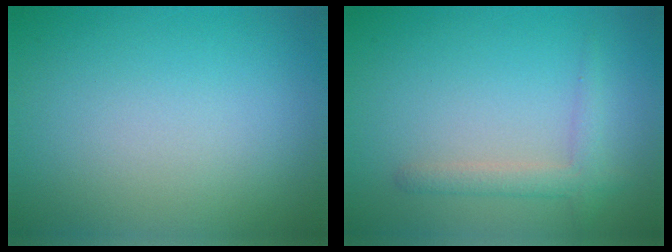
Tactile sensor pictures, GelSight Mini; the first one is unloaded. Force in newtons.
{"total": 2.2, "press": 2.2, "slide": 0.1}